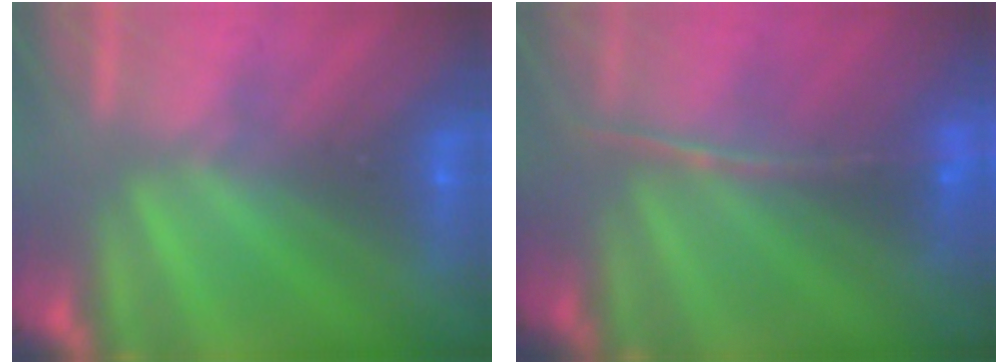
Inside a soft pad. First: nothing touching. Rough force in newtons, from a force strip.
{"total": 1.6}